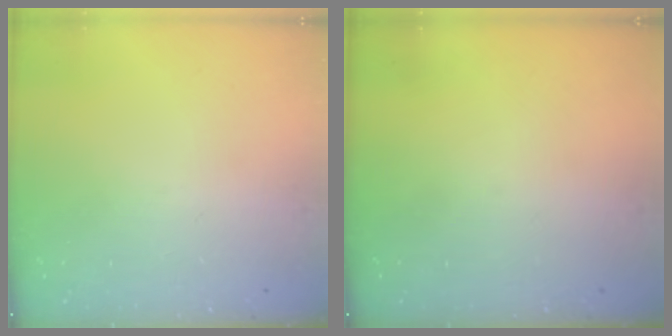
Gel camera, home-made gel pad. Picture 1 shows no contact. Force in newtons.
{"total": 0.0}